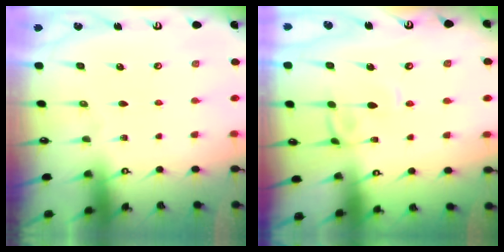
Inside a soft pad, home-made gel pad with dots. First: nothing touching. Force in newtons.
{"total": 2.1, "press": 2.1, "slide": 0.2}